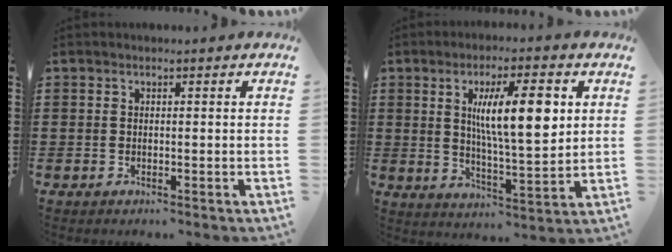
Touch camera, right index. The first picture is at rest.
{"total": 11.3, "force": [3.3, 3.2, 10.3], "torque": [-0.180, 0.000, 0.050]}